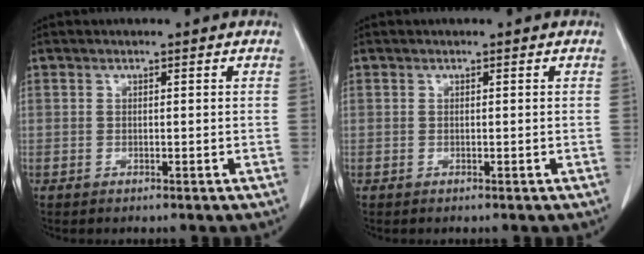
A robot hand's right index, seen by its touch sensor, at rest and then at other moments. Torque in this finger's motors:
{"motor_torque": [0.00, 0.00, 0.00, 0.00]}